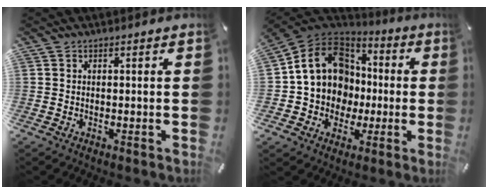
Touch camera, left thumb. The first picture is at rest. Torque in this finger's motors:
{"motor_torque": [0.46, 2.43, 1.37, 0.83, 0.23]}